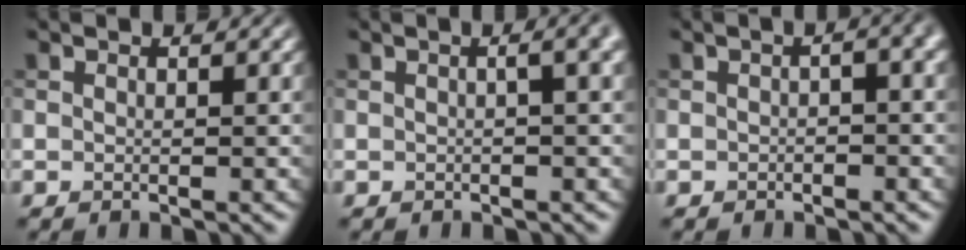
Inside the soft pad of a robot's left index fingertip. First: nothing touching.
{"total": 5.8, "force": [1.6, 2.9, 4.8], "torque": [-0.018, 0.042, -0.018]}
{"total": 4.2, "force": [0.5, 1.8, 3.8], "torque": [-0.032, 0.019, -0.005]}